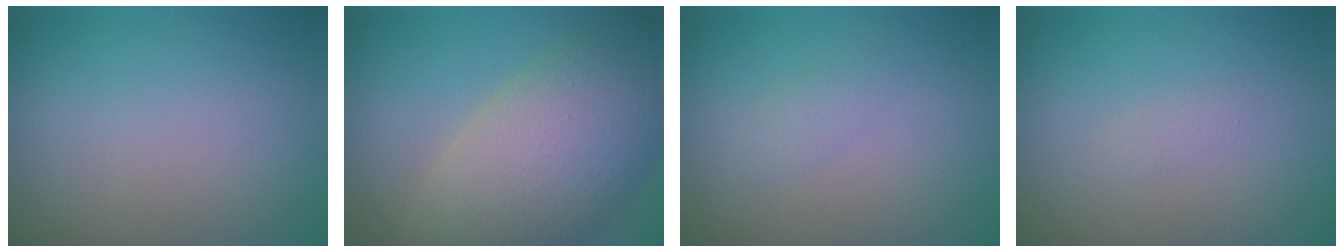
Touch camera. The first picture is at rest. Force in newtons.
{"total": 11.0, "press": 11.0, "slide": 0.8}
{"total": 1.1, "press": 1.1, "slide": 0.0}
{"total": 0.6, "press": 0.6, "slide": 0.0}